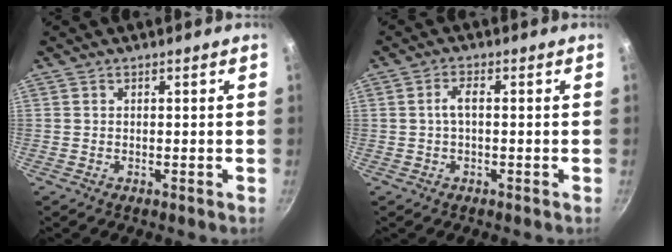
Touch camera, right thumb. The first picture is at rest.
{"total": 2.5, "force": [-0.1, 0.9, 2.3], "torque": [-0.052, 0.011, -0.004]}